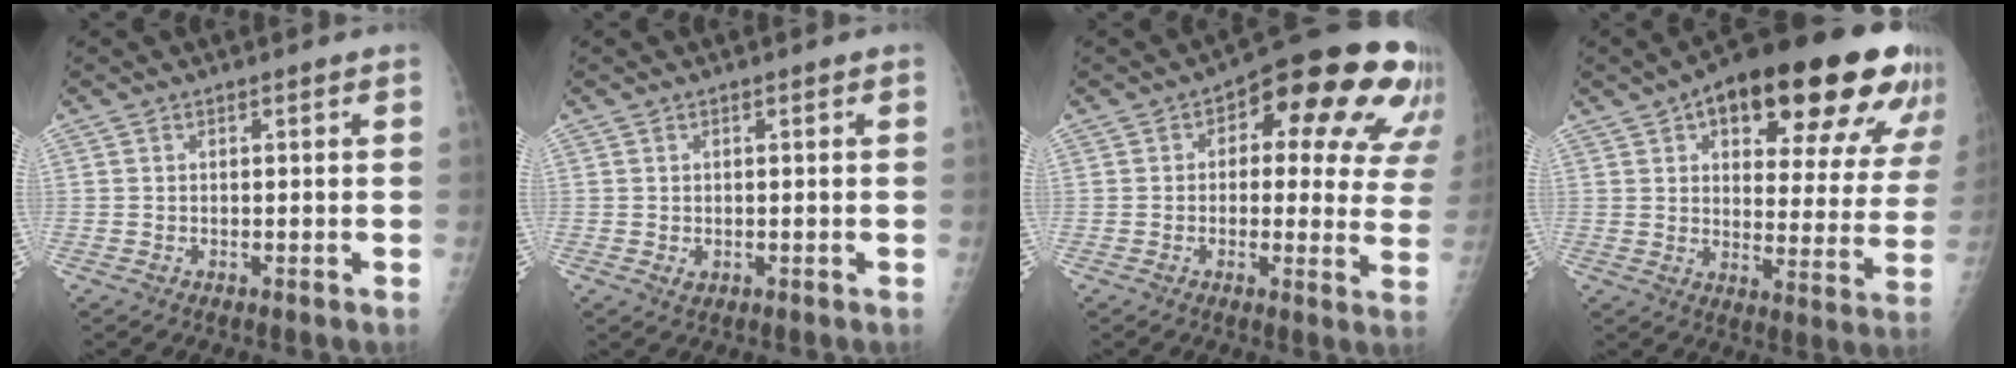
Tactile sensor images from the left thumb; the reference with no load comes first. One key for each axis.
{"total": 1.3, "fx": -0.1, "fy": 0.9, "fz": 0.8, "tx": -0.009, "ty": -0.002, "tz": 0.003}
{"total": 19.5, "fx": 8.3, "fy": 9.4, "fz": 14.9, "tx": -0.131, "ty": 0.002, "tz": 0.091}
{"total": 27.9, "fx": 15.7, "fy": 10.9, "fz": 20.3, "tx": -0.246, "ty": -0.016, "tz": 0.213}